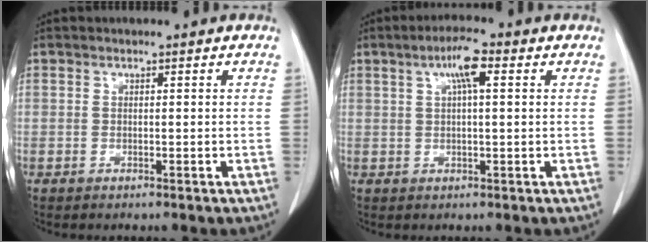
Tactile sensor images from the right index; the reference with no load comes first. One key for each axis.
{"total": 4.9, "fx": 1.9, "fy": 0.6, "fz": 4.5, "tx": -0.083, "ty": 0.011, "tz": 0.031}